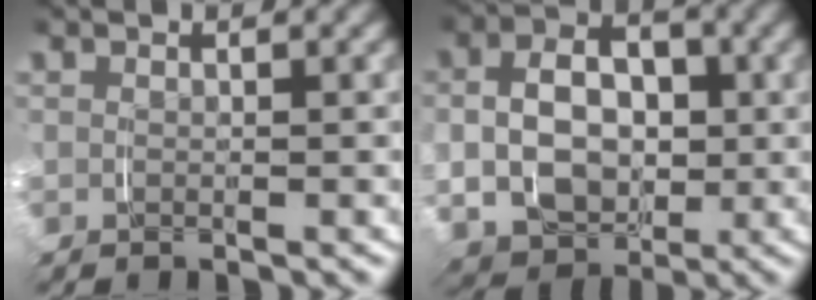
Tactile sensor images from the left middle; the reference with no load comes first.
{"total": 6.3, "force": [-0.1, 5.5, 3.0], "torque": [-0.026, -0.017, 0.000]}